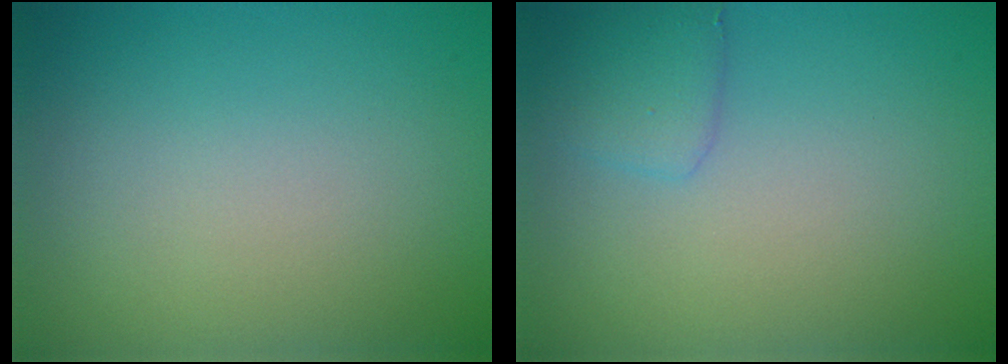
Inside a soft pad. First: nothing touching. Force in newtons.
{"total": 1.7, "press": 1.7, "slide": 0.1}